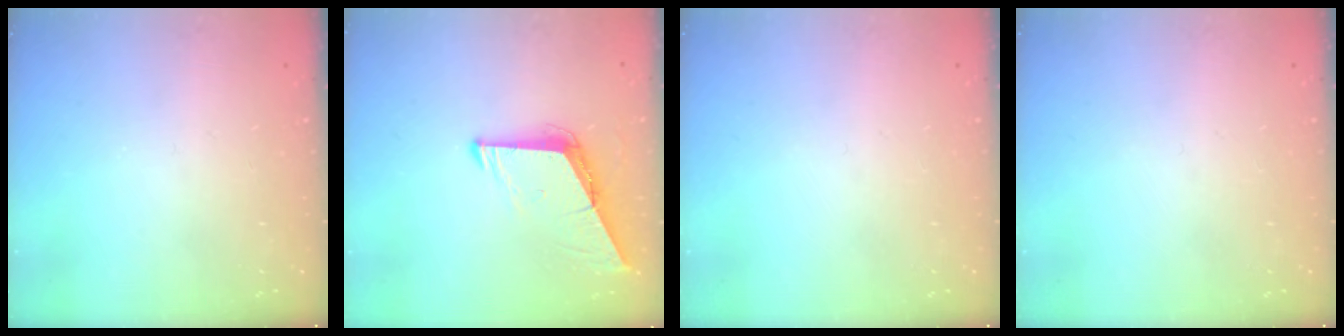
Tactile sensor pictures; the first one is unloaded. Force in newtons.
{"total": 8.6, "press": 8.5, "slide": 0.8}
{"total": 0.0}
{"total": 0.0}